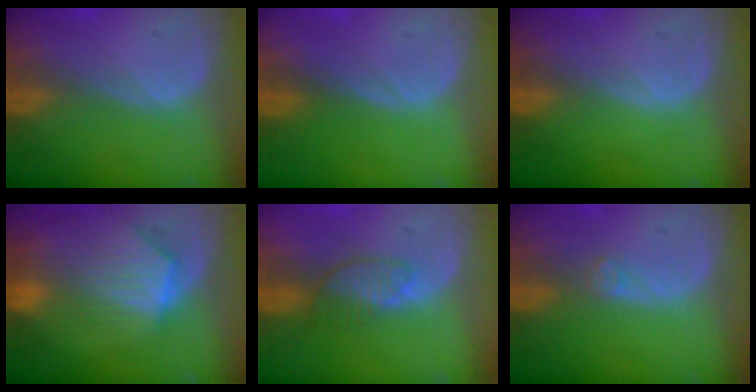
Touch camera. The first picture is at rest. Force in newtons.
{"total": 0.0}
{"total": 0.0}
{"total": 10.0, "press": 8.8, "slide": 4.7}
{"total": 3.5, "press": 3.4, "slide": 0.9}
{"total": 1.2, "press": 1.2, "slide": 0.3}